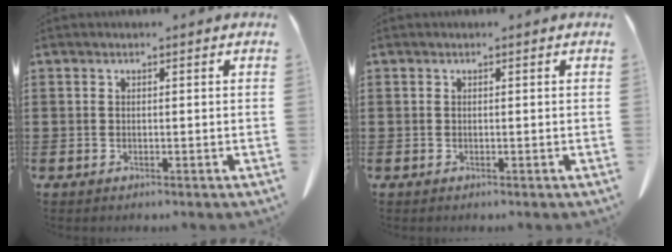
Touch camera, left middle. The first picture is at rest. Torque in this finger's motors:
{"motor_torque": [-0.11, -0.11, 0.04, -0.01]}